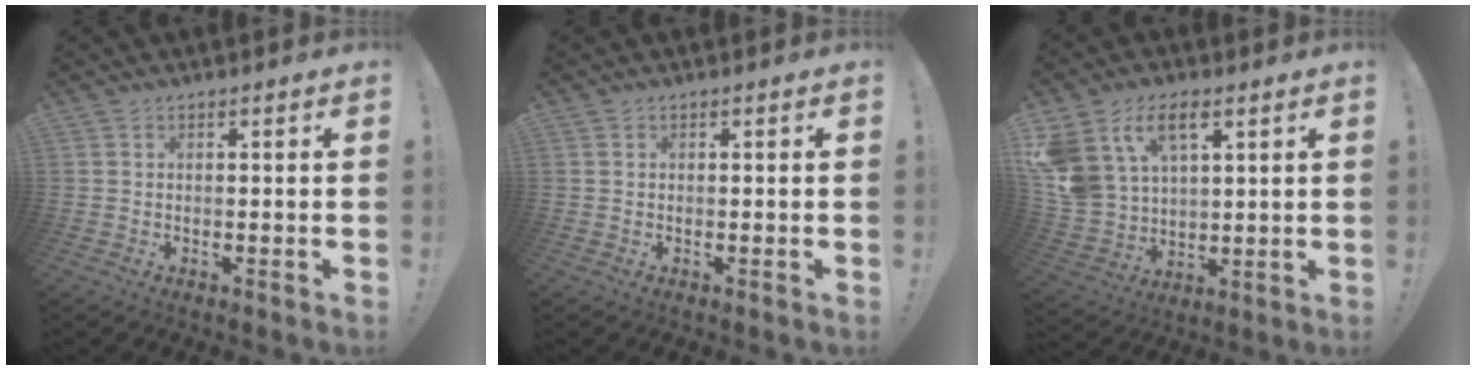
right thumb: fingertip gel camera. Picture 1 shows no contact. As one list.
[{"total": 0.0}, {"total": 14.0, "force": [7.3, 8.8, 8.1], "torque": [-0.178, -0.036, 0.140]}]